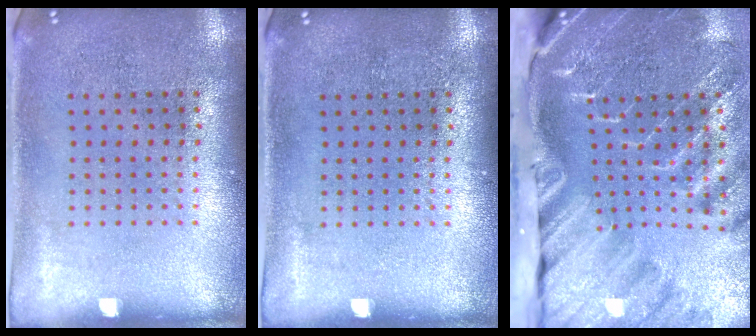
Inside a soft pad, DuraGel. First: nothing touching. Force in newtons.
{"total": 0.0}
{"total": 4.5, "press": 3.3, "slide": 3.0}